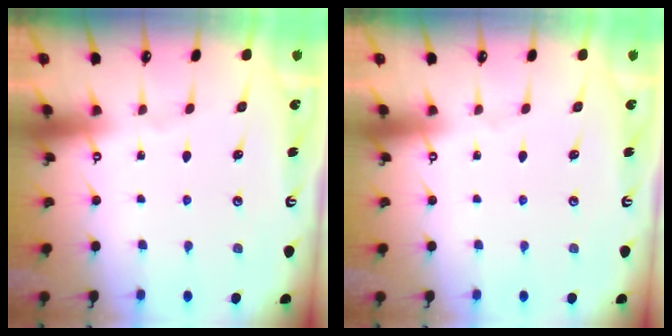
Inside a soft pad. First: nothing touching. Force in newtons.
{"total": 0.0}